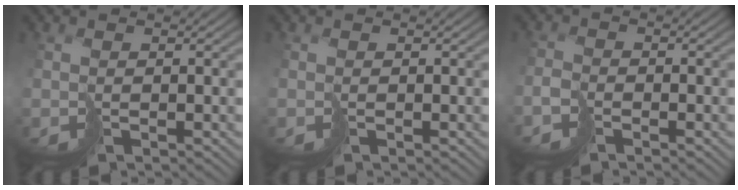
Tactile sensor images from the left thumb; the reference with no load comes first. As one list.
[{"total": 0.0}, {"total": 2.6, "force": [-1.9, 1.3, 1.2], "torque": [-0.025, -0.001, -0.052]}]